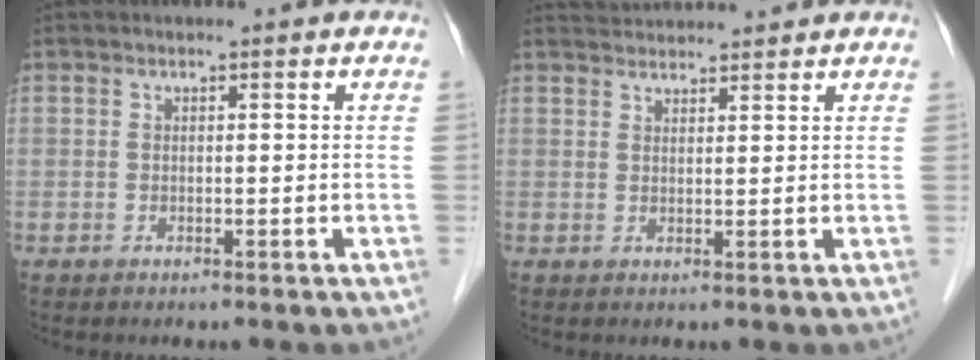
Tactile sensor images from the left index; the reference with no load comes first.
{"total": 4.4, "force": [4.4, 0.2, 0.4], "torque": [-0.013, 0.034, 0.071]}